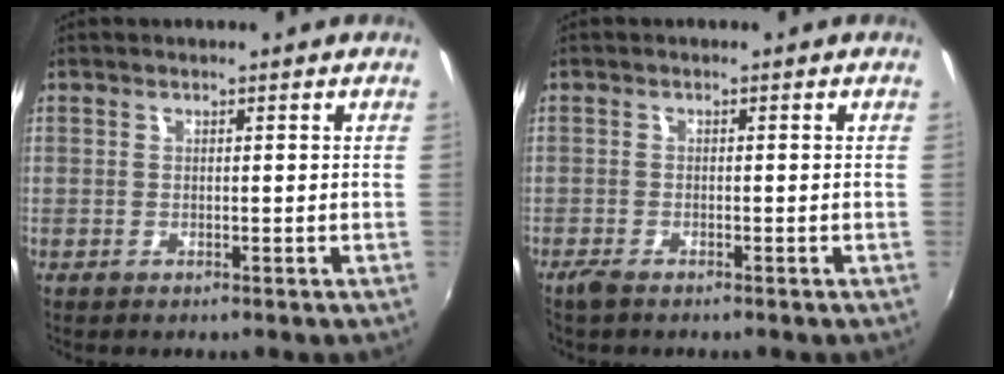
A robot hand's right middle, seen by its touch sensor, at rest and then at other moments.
{"total": 2.0, "force": [-1.7, 0.6, 1.0], "torque": [-0.025, -0.007, -0.034]}